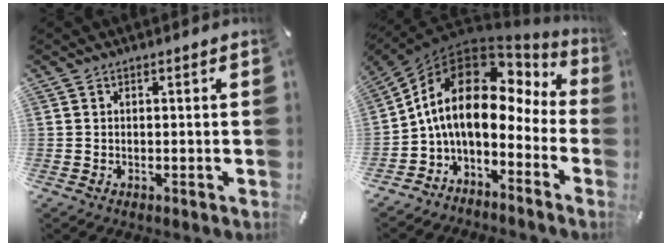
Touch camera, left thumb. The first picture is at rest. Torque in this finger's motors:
{"motor_torque": [0.44, 2.19, 0.94, 0.03, 0.77]}